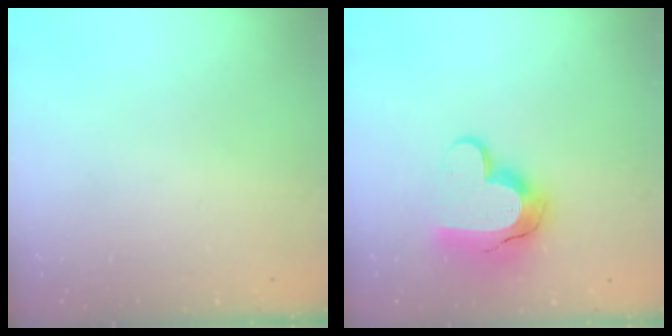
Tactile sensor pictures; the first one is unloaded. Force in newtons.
{"total": 15.4, "press": 15.3, "slide": 1.1}